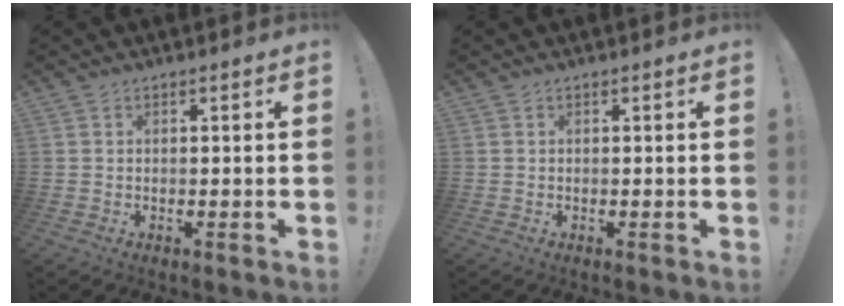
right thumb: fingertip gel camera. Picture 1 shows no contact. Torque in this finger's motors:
{"motor_torque": [0.00, 0.00, 0.00, 0.00, 0.00]}